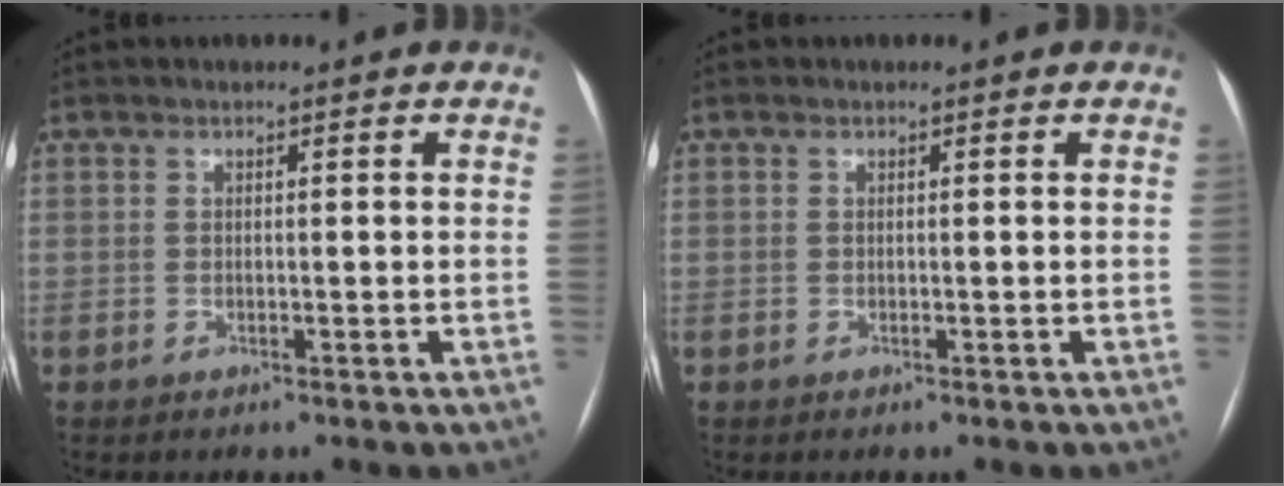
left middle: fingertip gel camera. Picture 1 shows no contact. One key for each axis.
{"total": 0.0}